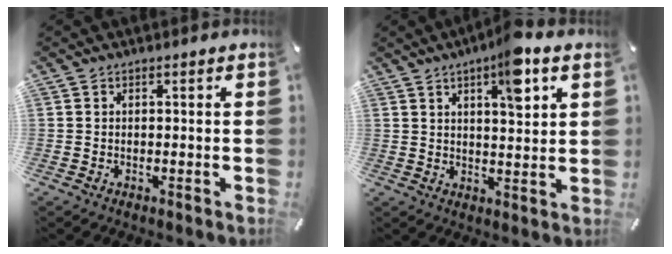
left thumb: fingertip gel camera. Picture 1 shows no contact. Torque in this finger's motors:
{"motor_torque": [1.73, 1.11, 0.57, 0.34, 0.14]}